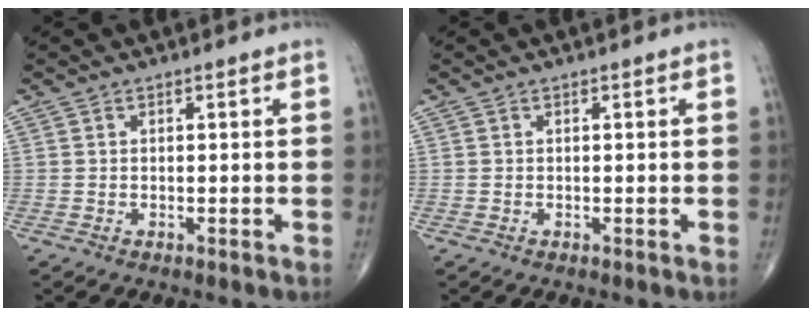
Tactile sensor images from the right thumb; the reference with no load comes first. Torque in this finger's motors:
{"motor_torque": [-0.16, 0.16, 0.03, -0.03, 0.00]}